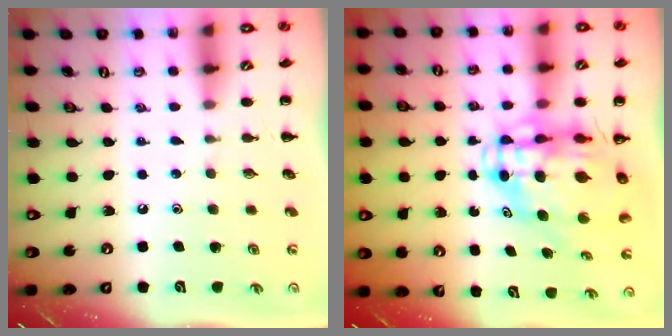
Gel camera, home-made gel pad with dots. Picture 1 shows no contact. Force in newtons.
{"total": 11.3, "press": 10.9, "slide": 2.8}